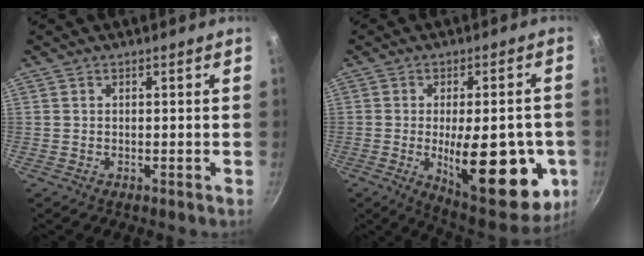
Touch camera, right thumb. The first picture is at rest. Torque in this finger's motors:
{"motor_torque": [-0.17, 1.25, 1.67, -0.39, 0.15]}